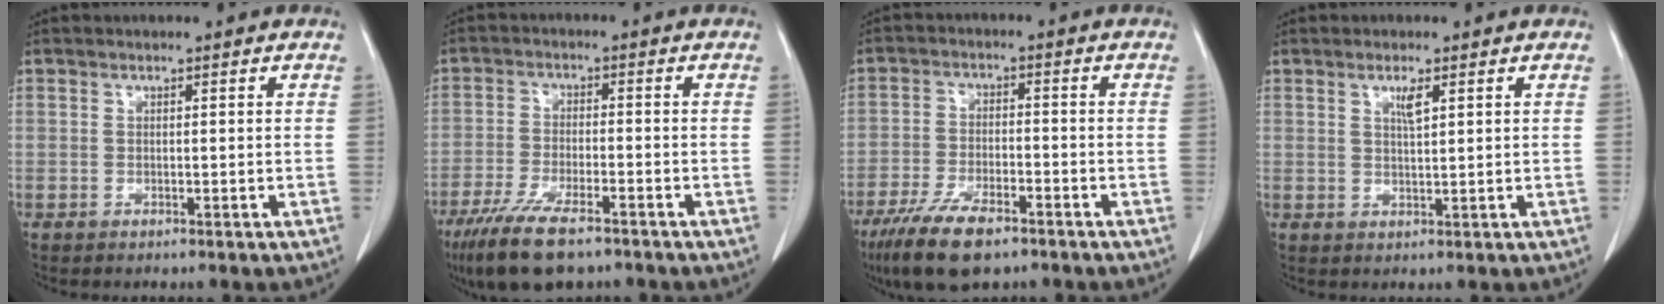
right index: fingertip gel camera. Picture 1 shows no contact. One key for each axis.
{"total": 10.9, "fx": -7.8, "fy": 2.8, "fz": 7.2, "tx": -0.131, "ty": -0.023, "tz": -0.132}
{"total": 9.8, "fx": -6.7, "fy": 3.1, "fz": 6.4, "tx": -0.122, "ty": -0.015, "tz": -0.117}
{"total": 2.2, "fx": 1.1, "fy": 0.2, "fz": 1.9, "tx": -0.038, "ty": -0.002, "tz": 0.022}